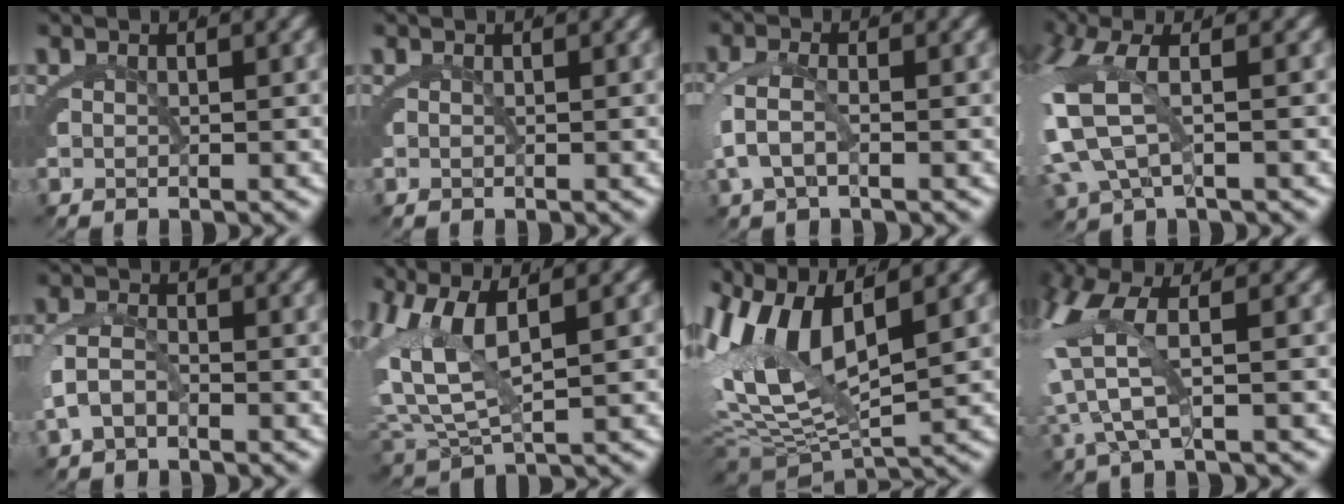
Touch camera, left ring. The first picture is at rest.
{"total": 0.0}
{"total": 2.4, "force": [-0.3, 0.8, 2.2], "torque": [-0.061, -0.007, 0.000]}
{"total": 6.0, "force": [0.4, 2.8, 5.2], "torque": [-0.142, -0.009, 0.018]}
{"total": 2.1, "force": [-0.8, 1.0, 1.7], "torque": [-0.041, -0.005, -0.010]}
{"total": 7.6, "force": [1.9, 4.6, 5.7], "torque": [-0.140, -0.006, 0.040]}
{"total": 11.1, "force": [0.8, 7.1, 8.5], "torque": [-0.184, -0.023, 0.028]}
{"total": 7.4, "force": [1.3, 3.3, 6.4], "torque": [-0.162, -0.008, 0.027]}